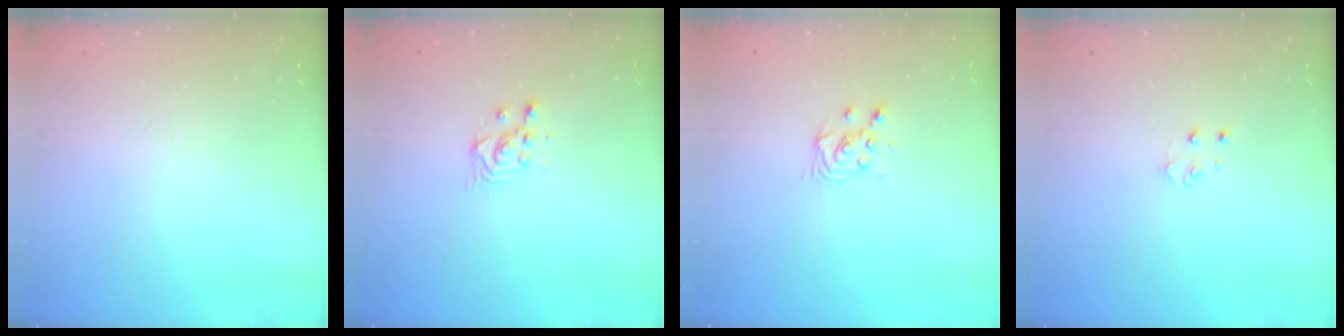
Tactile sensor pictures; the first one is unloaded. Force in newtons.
{"total": 2.9, "press": 2.9, "slide": 0.1}
{"total": 4.6, "press": 4.6, "slide": 0.5}
{"total": 3.9, "press": 3.9, "slide": 0.3}